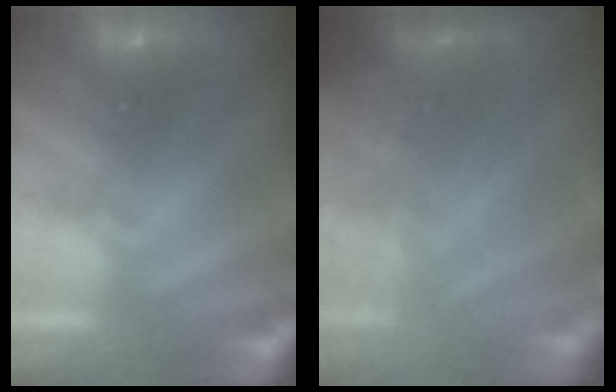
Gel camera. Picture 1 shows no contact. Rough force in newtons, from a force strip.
{"total": 7.2}